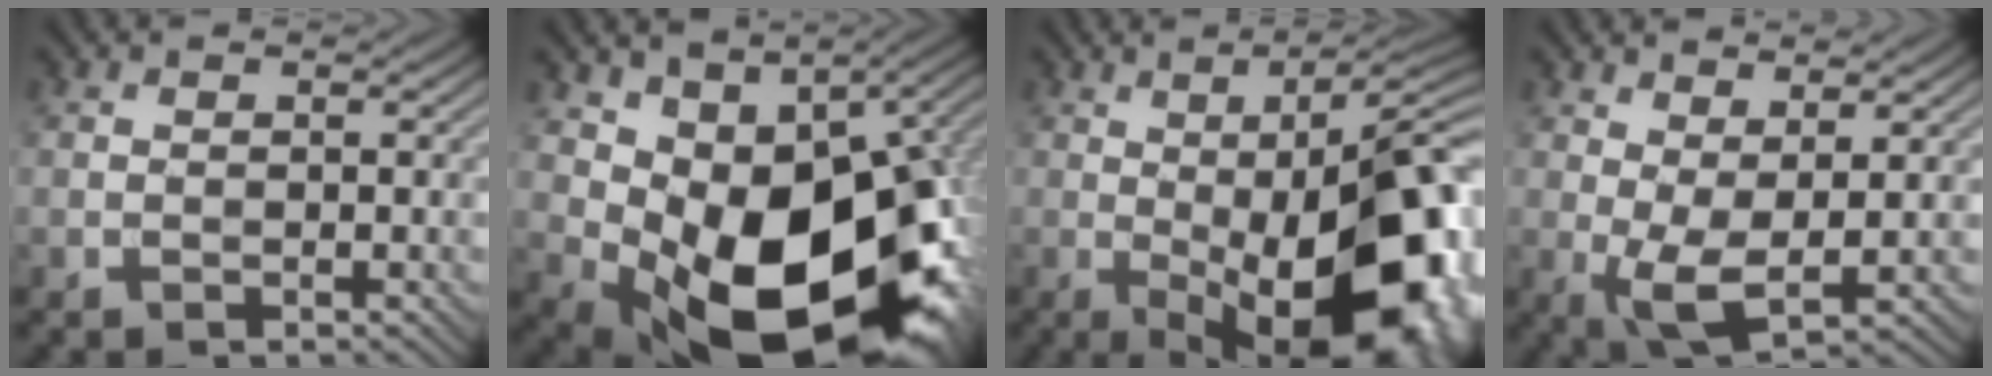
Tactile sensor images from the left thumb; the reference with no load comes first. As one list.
[{"total": 18.0, "force": [-1.6, 11.2, 14.0], "torque": [-0.204, -0.044, 0.012]}, {"total": 20.1, "force": [-3.8, 8.0, 18.0], "torque": [-0.225, 0.004, -0.056]}, {"total": 5.8, "force": [1.1, 2.4, 5.1], "torque": [-0.116, 0.001, 0.023]}]